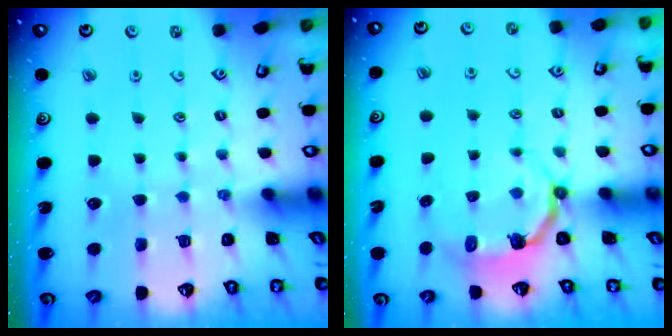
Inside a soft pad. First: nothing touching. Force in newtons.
{"total": 4.8, "press": 3.2, "slide": 3.6}